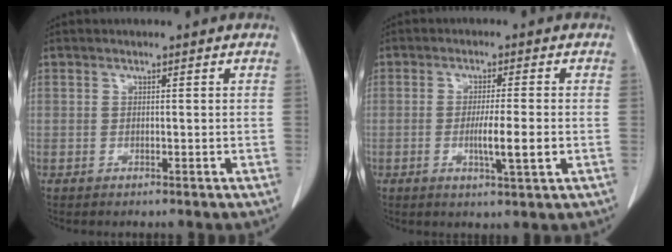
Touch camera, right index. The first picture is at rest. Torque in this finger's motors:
{"motor_torque": [0.81, -0.30, 0.41, 0.07]}